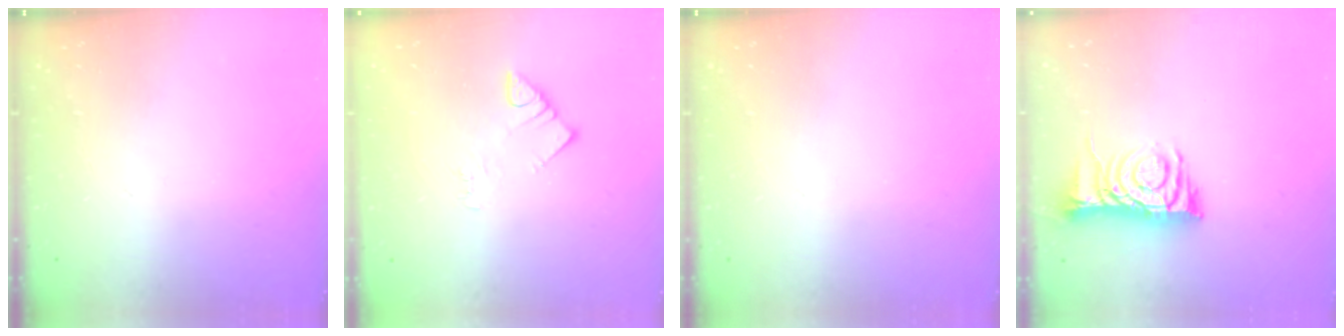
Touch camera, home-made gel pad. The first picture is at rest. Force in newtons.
{"total": 2.8, "press": 2.8, "slide": 0.2}
{"total": 0.0}
{"total": 7.9, "press": 7.9, "slide": 1.0}